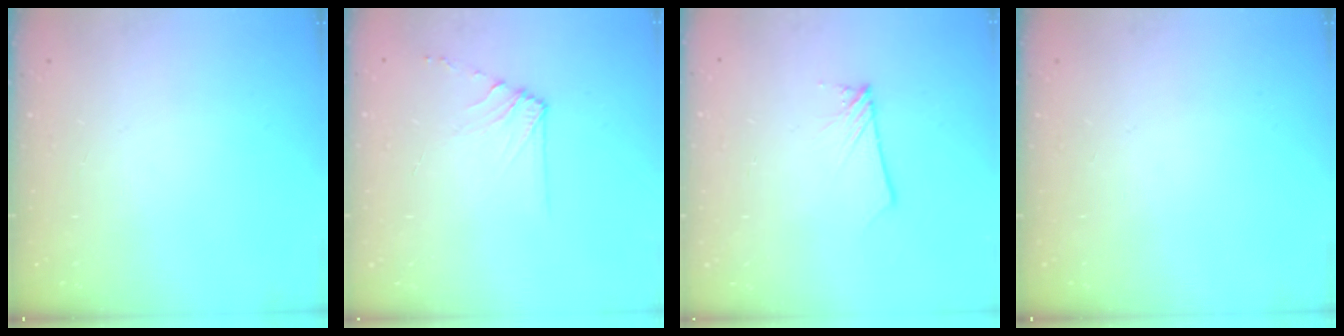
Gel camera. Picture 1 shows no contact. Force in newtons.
{"total": 6.8, "press": 6.7, "slide": 0.8}
{"total": 1.7, "press": 1.7, "slide": 0.1}
{"total": 0.0}